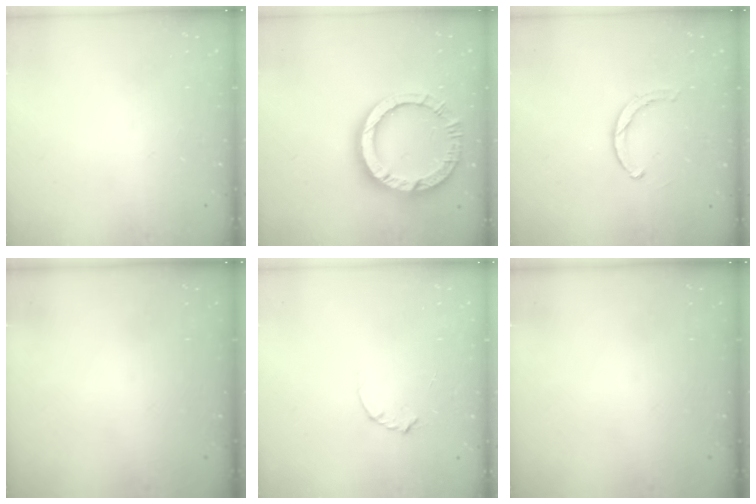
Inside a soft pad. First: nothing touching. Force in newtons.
{"total": 15.1, "press": 15.0, "slide": 1.5}
{"total": 2.8, "press": 2.7, "slide": 0.3}
{"total": 0.0}
{"total": 2.9, "press": 2.9, "slide": 0.3}
{"total": 0.0}